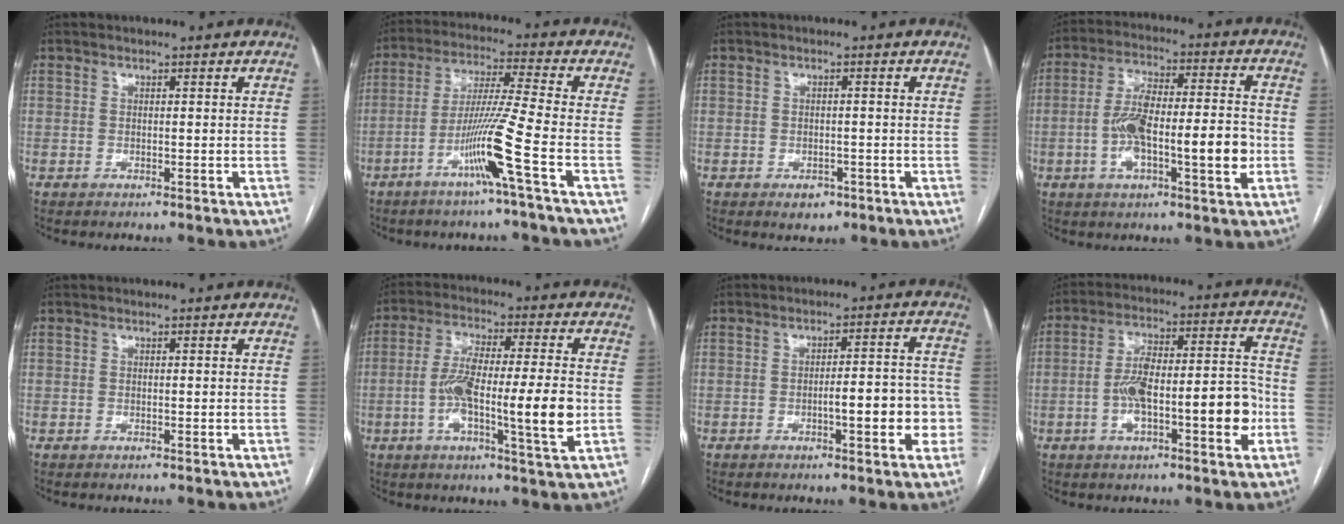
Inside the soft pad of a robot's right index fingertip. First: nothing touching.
{"total": 10.0, "force": [-4.4, -2.2, 8.7], "torque": [-0.169, -0.007, -0.090]}
{"total": 2.6, "force": [-1.4, 1.8, 1.2], "torque": [-0.010, 0.003, -0.011]}
{"total": 14.2, "force": [-2.7, 3.4, 13.6], "torque": [-0.236, 0.021, -0.044]}
{"total": 0.0}
{"total": 13.8, "force": [-2.2, 1.3, 13.6], "torque": [-0.240, 0.001, -0.042]}
{"total": 7.9, "force": [-2.2, 2.0, 7.4], "torque": [-0.093, 0.024, -0.025]}
{"total": 14.2, "force": [-3.4, 3.7, 13.3], "torque": [-0.214, 0.033, -0.051]}